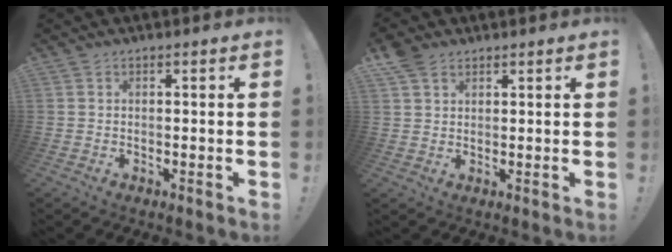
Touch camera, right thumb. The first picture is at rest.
{"total": 4.6, "force": [3.1, 2.8, 2.0], "torque": [-0.032, -0.013, 0.059]}